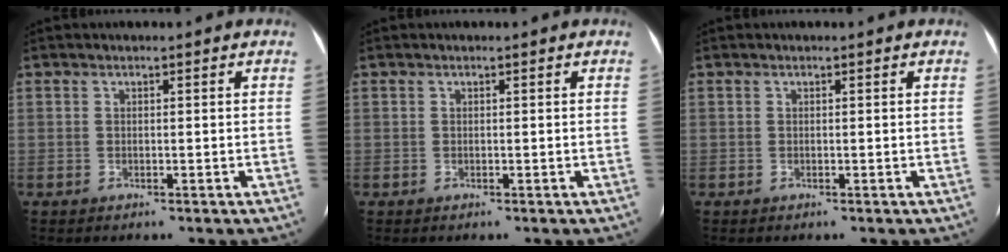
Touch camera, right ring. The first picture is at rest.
{"total": 0.0}
{"total": 0.0}